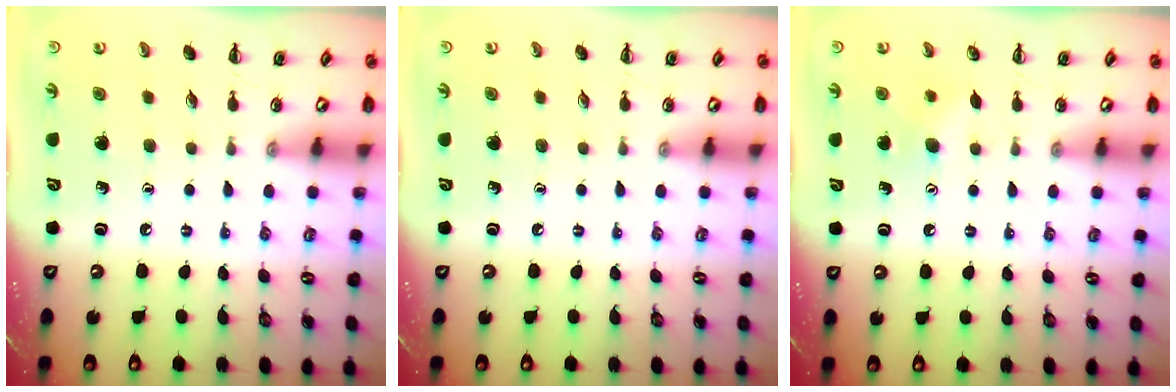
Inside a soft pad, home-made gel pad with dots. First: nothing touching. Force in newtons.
{"total": 0.0}
{"total": 4.3, "press": 4.2, "slide": 1.0}